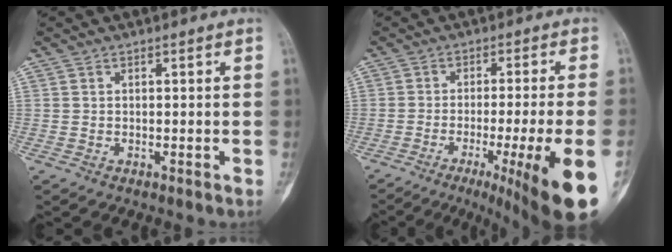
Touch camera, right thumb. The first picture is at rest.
{"total": 18.8, "force": [-8.1, 1.4, 16.9], "torque": [-0.188, -0.004, -0.115]}